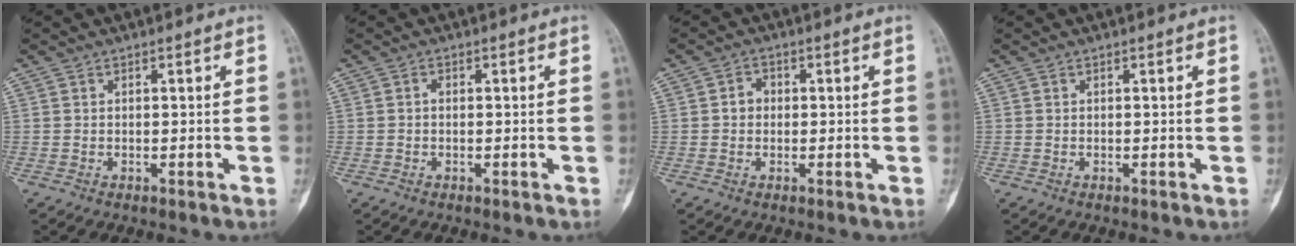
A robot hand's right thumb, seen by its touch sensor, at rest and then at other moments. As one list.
[{"total": 0.7, "force": [-0.1, 0.4, 0.5], "torque": [-0.006, 0.001, -0.006]}, {"total": 2.9, "force": [0.0, 2.6, 1.3], "torque": [-0.004, 0.009, -0.007]}, {"total": 0.0}]